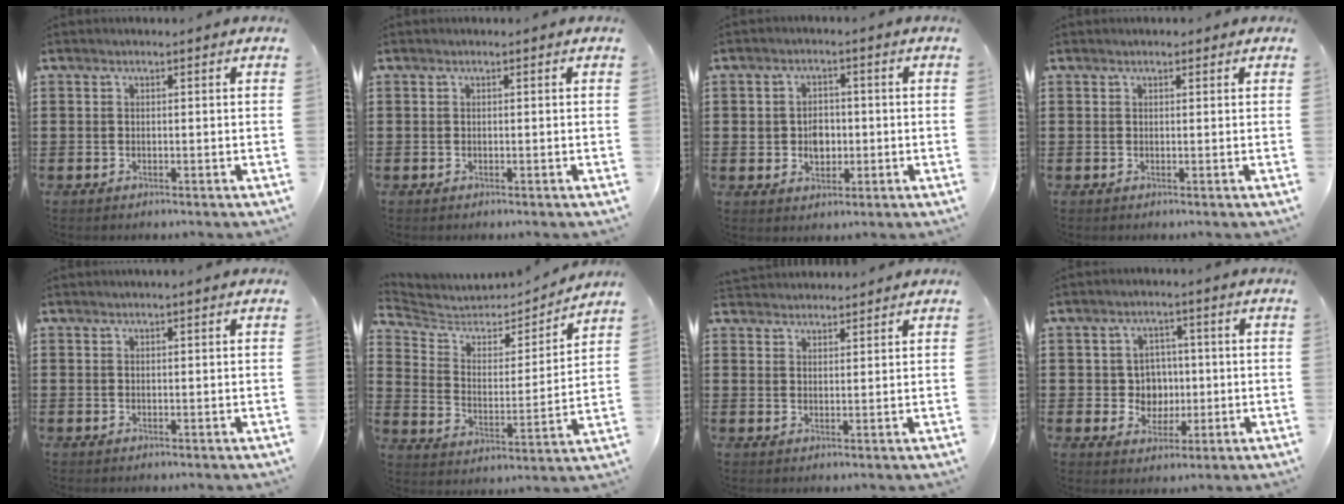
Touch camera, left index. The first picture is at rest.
{"total": 0.0}
{"total": 4.1, "force": [-0.1, 3.1, 2.8], "torque": [-0.051, 0.006, -0.005]}
{"total": 0.8, "force": [0.7, 0.5, 0.2], "torque": [-0.005, 0.003, 0.013]}
{"total": 0.6, "force": [0.4, -0.1, 0.4], "torque": [-0.008, -0.001, 0.010]}
{"total": 5.2, "force": [4.7, 2.0, 1.0], "torque": [-0.053, -0.033, 0.076]}
{"total": 2.5, "force": [2.4, 0.4, -0.3], "torque": [-0.002, -0.004, 0.048]}
{"total": 5.1, "force": [0.2, 4.7, 1.9], "torque": [-0.049, 0.010, 0.001]}